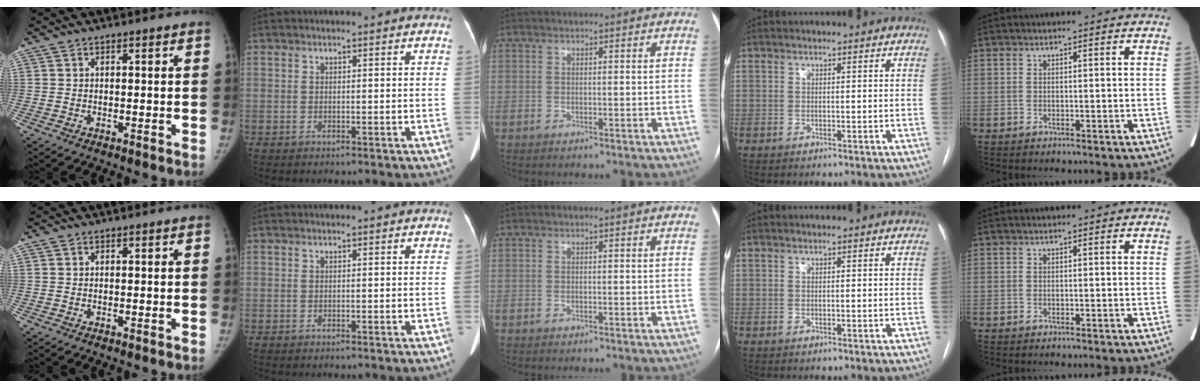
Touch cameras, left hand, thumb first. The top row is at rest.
{}